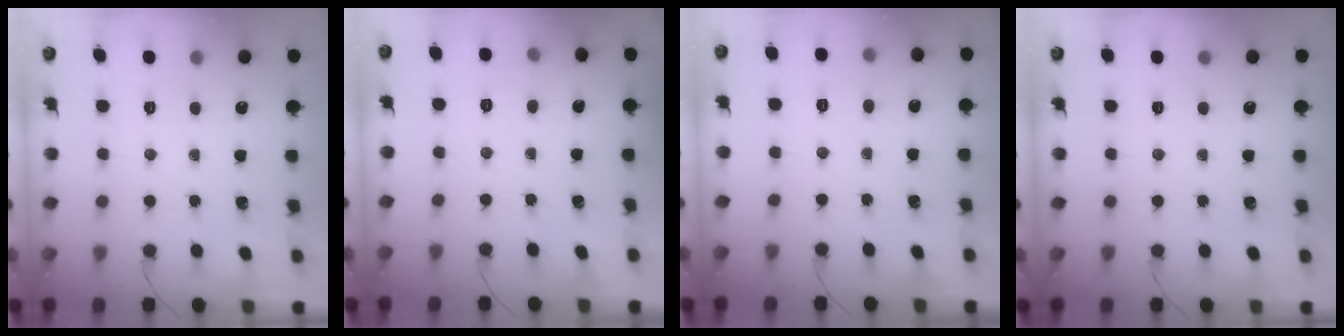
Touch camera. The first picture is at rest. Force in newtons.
{"total": 4.7, "press": 4.5, "slide": 1.4}
{"total": 4.3, "press": 4.2, "slide": 1.2}
{"total": 0.0}